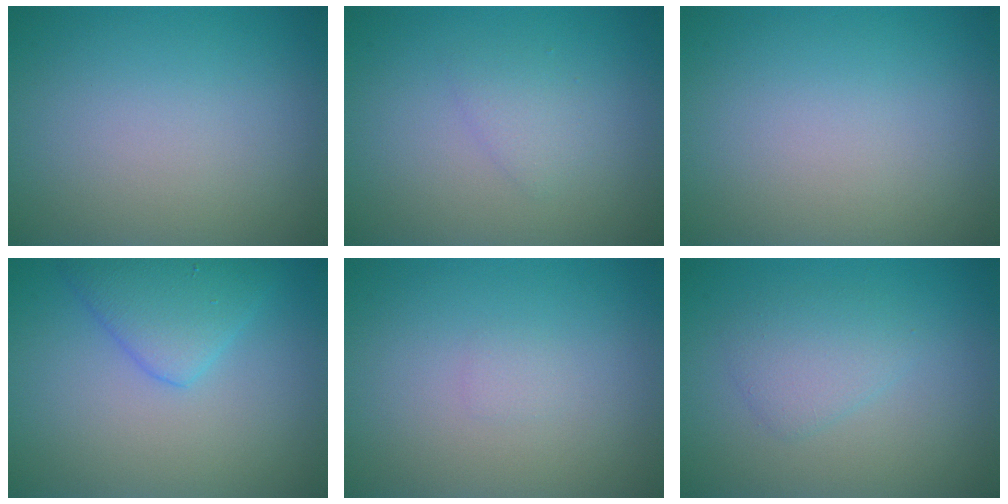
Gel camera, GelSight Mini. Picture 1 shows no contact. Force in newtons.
{"total": 1.3, "press": 1.3, "slide": 0.1}
{"total": 0.0}
{"total": 3.6, "press": 3.6, "slide": 0.1}
{"total": 0.5, "press": 0.5, "slide": 0.0}
{"total": 2.2, "press": 2.2, "slide": 0.0}